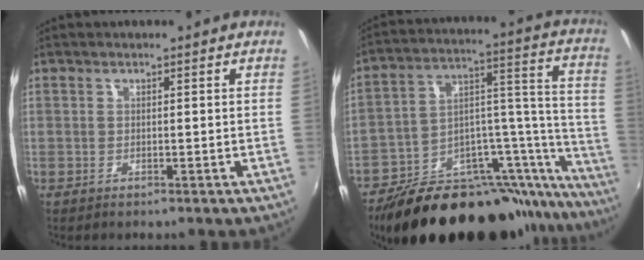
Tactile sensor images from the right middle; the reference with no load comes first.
{"total": 31.4, "force": [-23.7, 11.6, 17.0], "torque": [-0.202, 0.036, -0.343]}